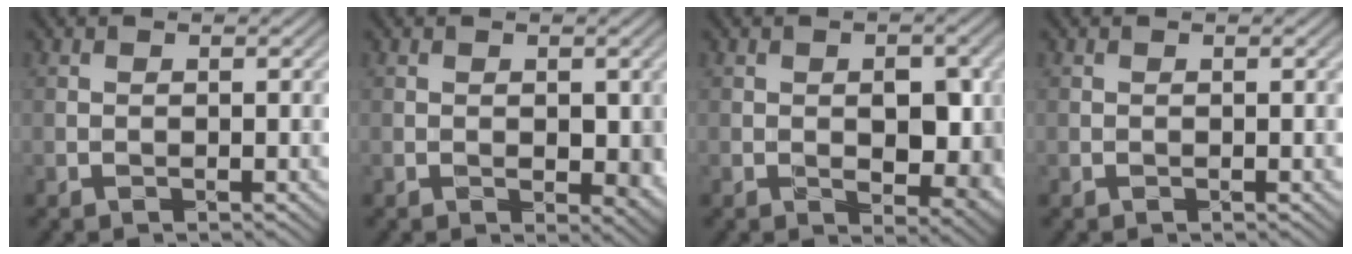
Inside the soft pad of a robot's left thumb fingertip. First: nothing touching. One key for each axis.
{"total": 3.2, "fx": -0.1, "fy": 1.9, "fz": 2.6, "tx": -0.031, "ty": -0.008, "tz": 0.003}
{"total": 5.7, "fx": -0.1, "fy": 3.5, "fz": 4.5, "tx": -0.059, "ty": -0.010, "tz": 0.005}
{"total": 0.0}